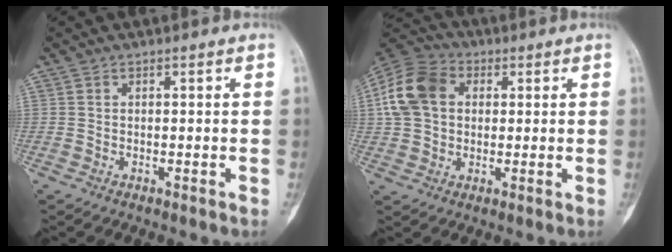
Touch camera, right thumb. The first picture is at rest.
{"total": 12.5, "force": [2.5, 9.3, 8.0], "torque": [-0.147, 0.024, 0.036]}